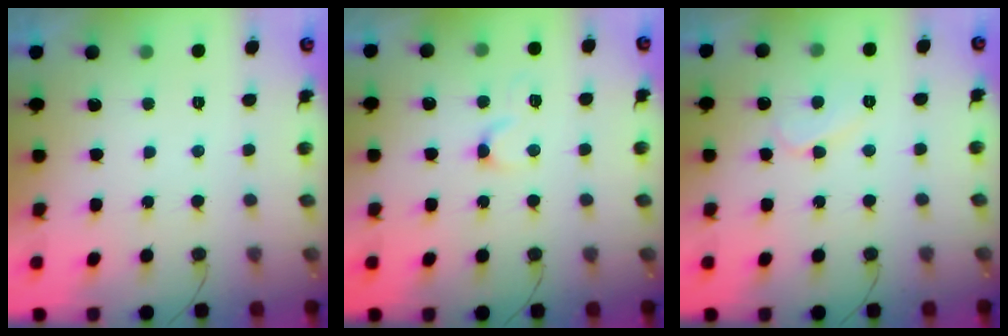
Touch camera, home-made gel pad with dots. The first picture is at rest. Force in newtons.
{"total": 3.9, "press": 3.9, "slide": 0.4}
{"total": 5.9, "press": 5.9, "slide": 0.7}